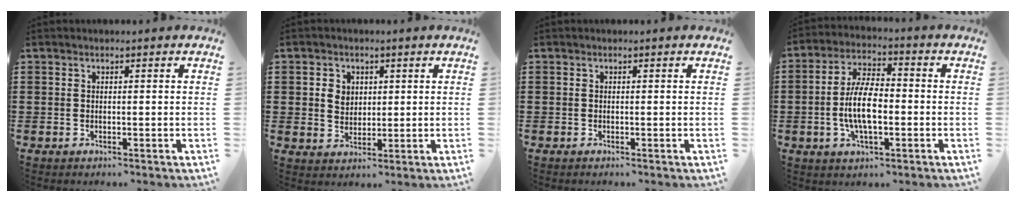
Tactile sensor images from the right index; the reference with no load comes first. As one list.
[{"total": 3.1, "force": [0.9, 2.7, 1.1], "torque": [-0.031, 0.011, 0.015]}, {"total": 0.0}, {"total": 8.9, "force": [-1.3, 3.7, 8.0], "torque": [-0.173, 0.000, -0.031]}]